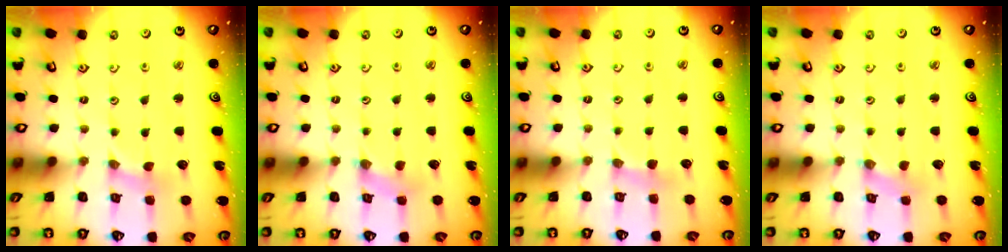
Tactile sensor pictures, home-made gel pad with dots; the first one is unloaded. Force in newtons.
{"total": 1.3, "press": 1.3, "slide": 0.2}
{"total": 4.5, "press": 4.5, "slide": 0.5}
{"total": 0.7, "press": 0.7, "slide": 0.2}